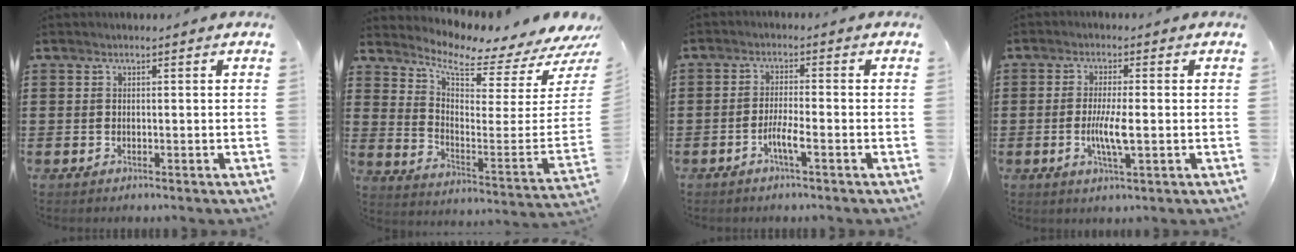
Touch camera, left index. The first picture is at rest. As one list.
[{"total": 5.6, "force": [4.7, 0.7, 2.9], "torque": [-0.069, -0.057, 0.070]}, {"total": 3.5, "force": [-1.8, 0.3, 3.0], "torque": [-0.058, -0.002, -0.034]}, {"total": 5.2, "force": [-0.7, 0.8, 5.0], "torque": [-0.101, -0.005, -0.018]}]